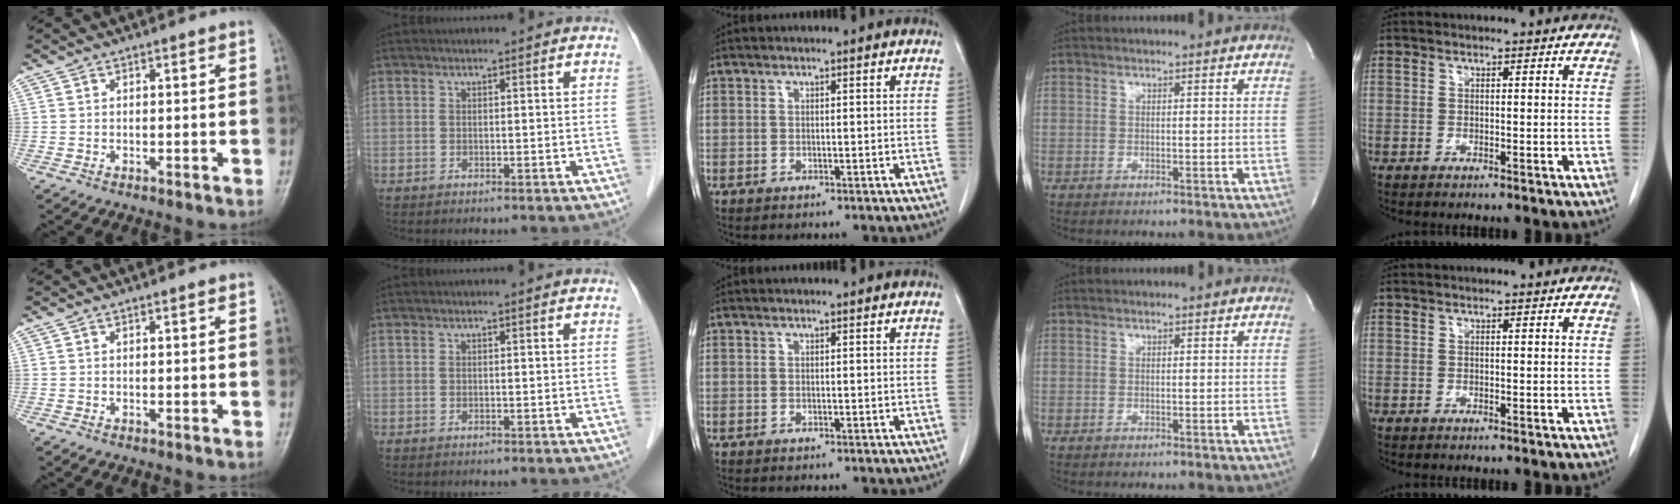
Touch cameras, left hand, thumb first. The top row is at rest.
{}